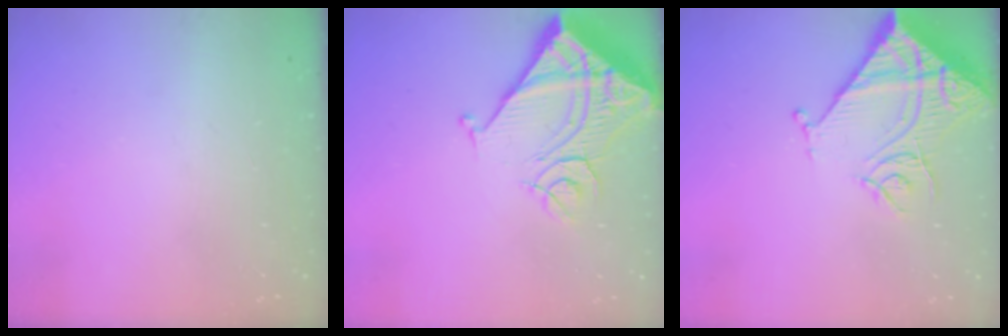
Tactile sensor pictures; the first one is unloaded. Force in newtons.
{"total": 14.6, "press": 14.5, "slide": 2.0}
{"total": 15.5, "press": 15.3, "slide": 1.9}